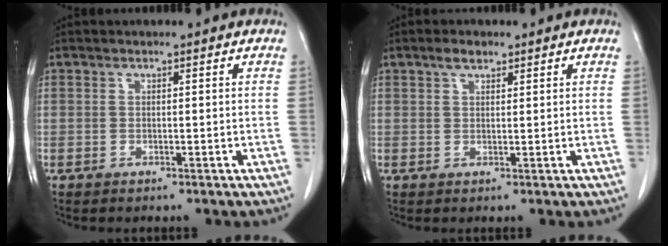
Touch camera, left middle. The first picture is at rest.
{"total": 2.1, "force": [1.5, 0.9, 1.2], "torque": [-0.024, 0.006, 0.026]}